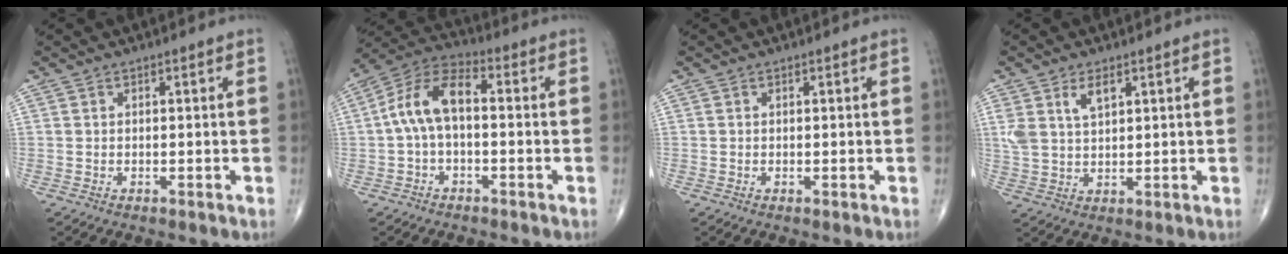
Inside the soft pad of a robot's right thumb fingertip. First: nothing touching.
{"total": 10.0, "force": [-0.2, 5.2, 8.5], "torque": [-0.163, 0.037, -0.013]}
{"total": 0.0}
{"total": 5.5, "force": [2.7, 2.8, 3.9], "torque": [-0.074, -0.007, 0.059]}